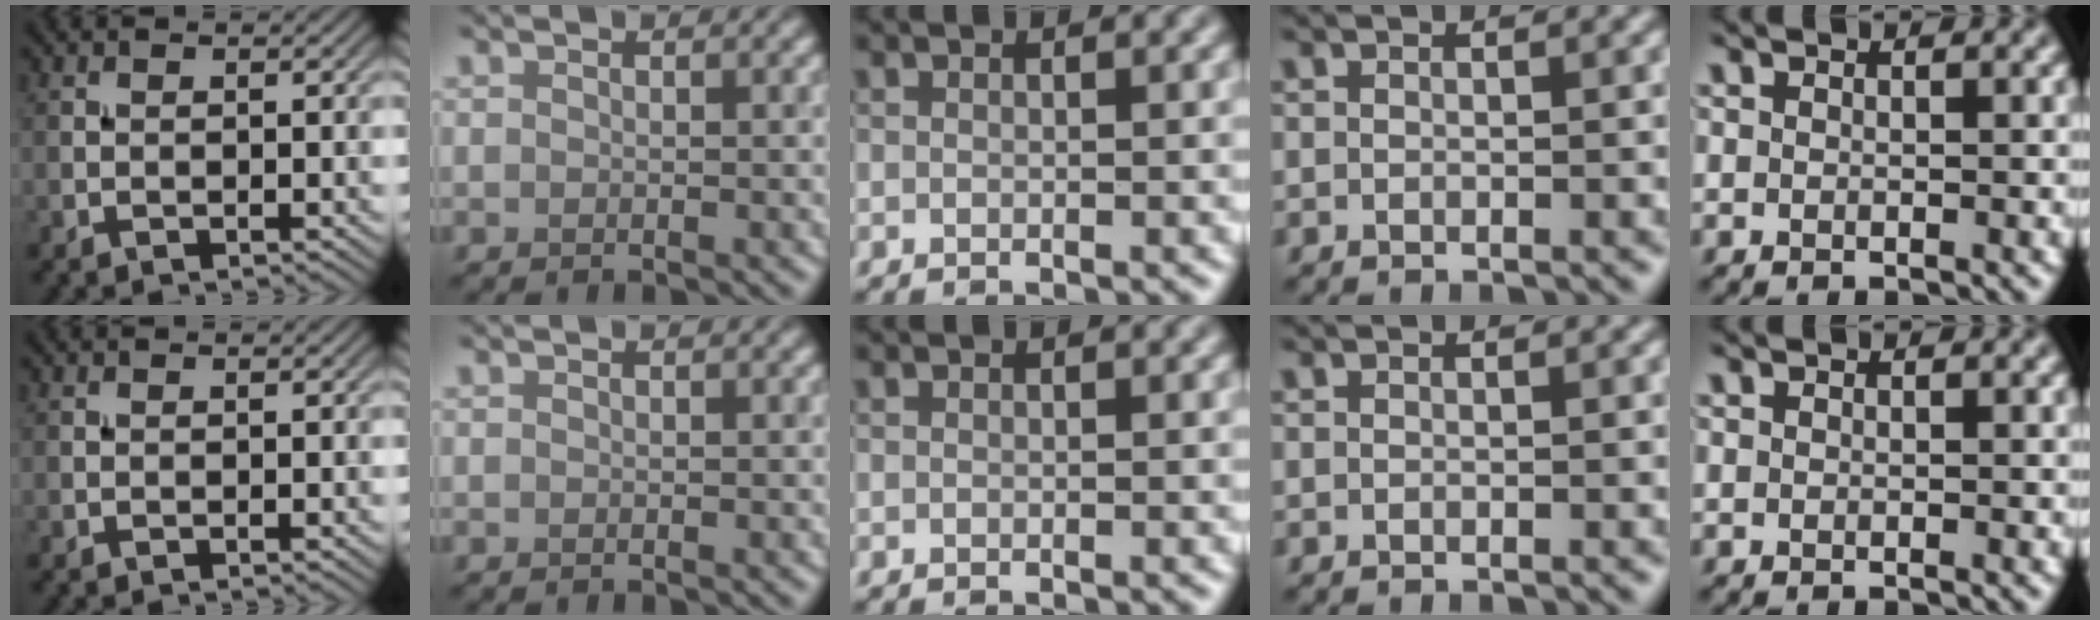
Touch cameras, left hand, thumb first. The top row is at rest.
{}